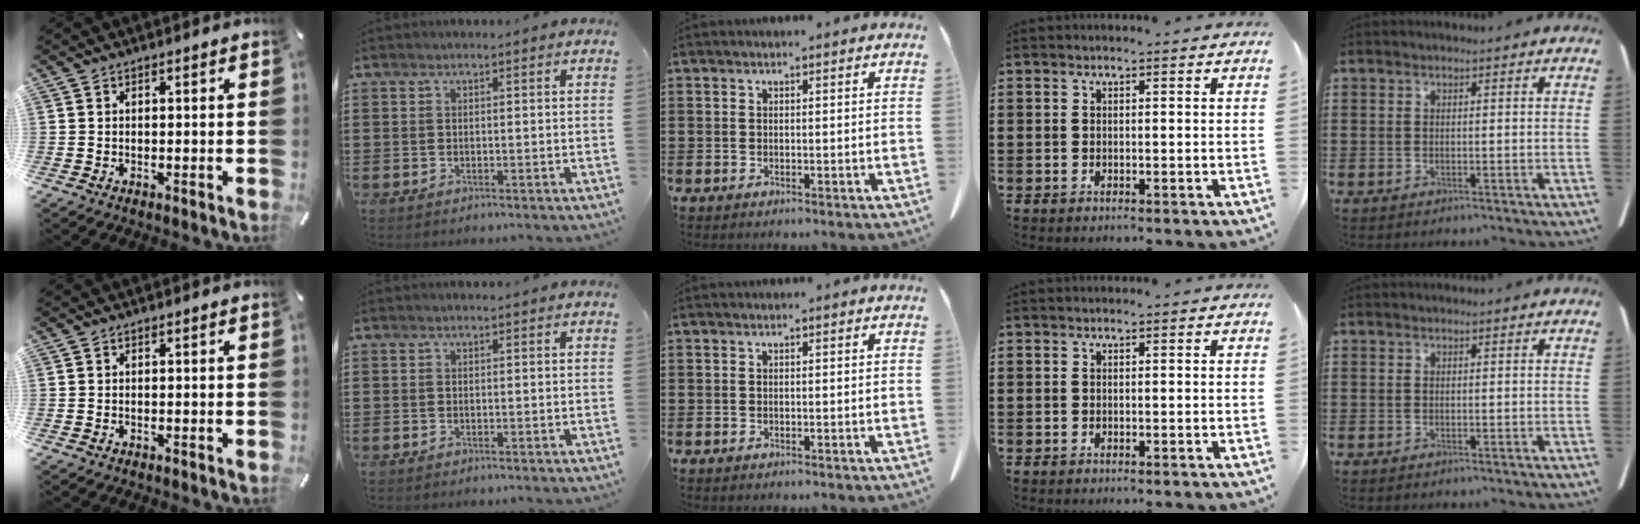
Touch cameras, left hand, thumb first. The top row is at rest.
{}